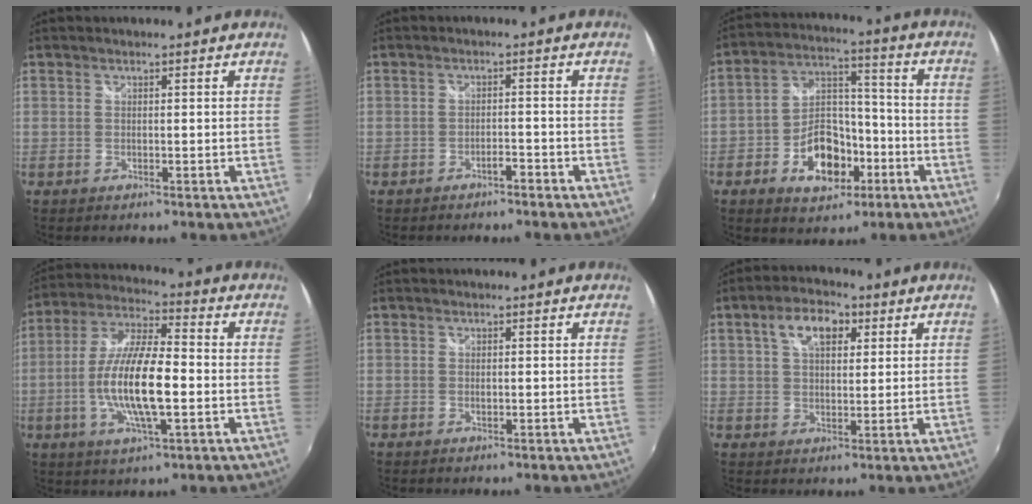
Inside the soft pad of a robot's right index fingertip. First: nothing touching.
{"total": 1.9, "force": [-1.7, 0.4, 0.8], "torque": [-0.016, 0.003, -0.026]}
{"total": 12.5, "force": [-5.5, 7.7, 8.2], "torque": [-0.154, 0.030, -0.079]}
{"total": 15.0, "force": [-2.9, 4.0, 14.1], "torque": [-0.282, -0.004, -0.056]}
{"total": 0.8, "force": [-0.1, 0.4, 0.6], "torque": [-0.014, -0.002, -0.002]}
{"total": 7.9, "force": [3.3, 4.5, 5.6], "torque": [-0.100, 0.023, 0.054]}